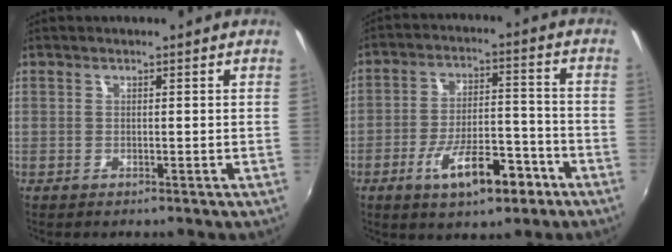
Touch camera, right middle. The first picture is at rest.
{"total": 12.1, "force": [-6.6, 4.5, 9.1], "torque": [-0.162, 0.004, -0.098]}